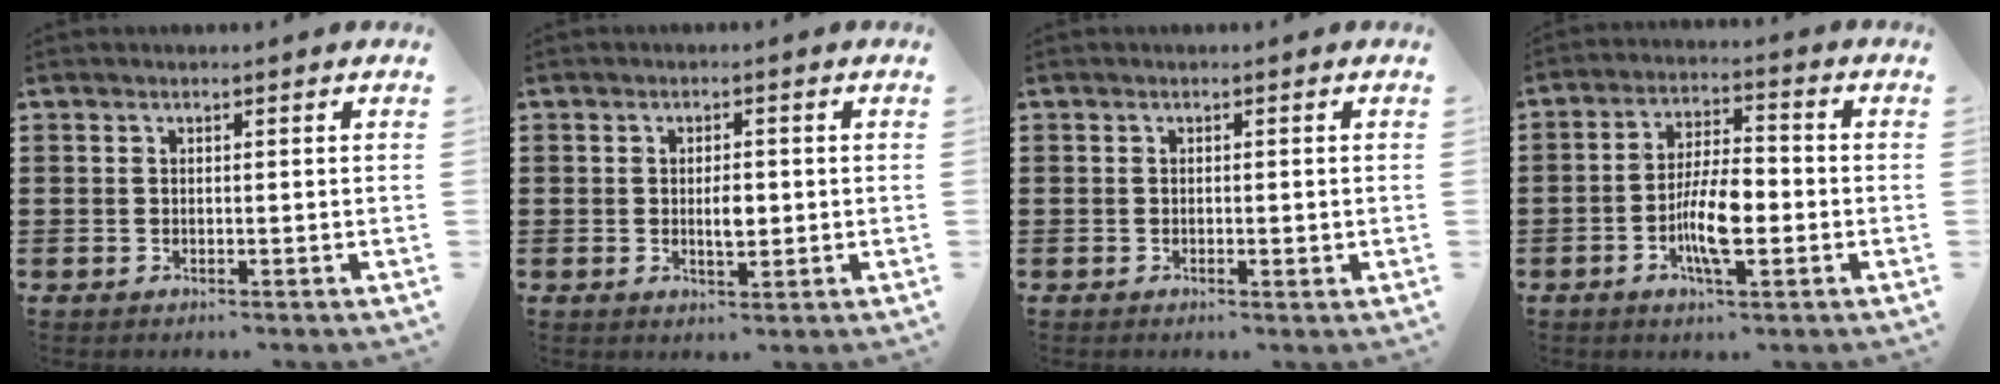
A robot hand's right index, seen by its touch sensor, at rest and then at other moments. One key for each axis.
{"total": 2.8, "fx": -0.1, "fy": 1.0, "fz": 2.6, "tx": -0.050, "ty": -0.001, "tz": -0.001}
{"total": 0.8, "fx": -0.1, "fy": 0.2, "fz": 0.7, "tx": -0.014, "ty": -0.002, "tz": -0.002}
{"total": 8.3, "fx": -2.5, "fy": 2.6, "fz": 7.4, "tx": -0.142, "ty": 0.000, "tz": -0.047}